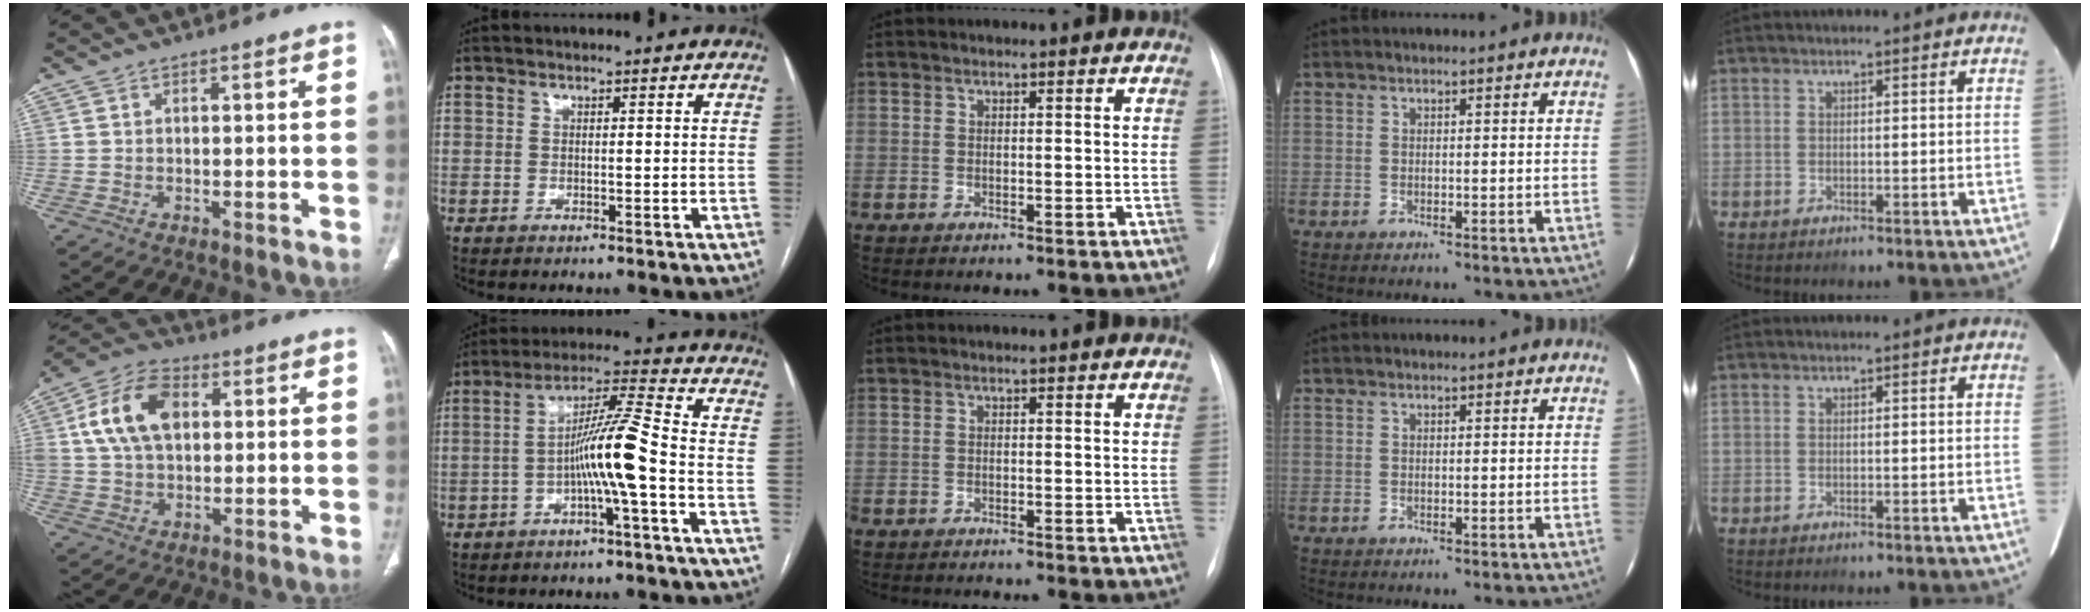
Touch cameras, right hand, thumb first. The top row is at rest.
{"thumb": {"total": 13.4, "force": [2.9, 8.6, 9.8], "torque": [-0.175, 0.015, 0.048]}, "index": {"total": 9.0, "force": [-2.6, -0.9, 8.6], "torque": [-0.159, 0.020, -0.046]}, "middle": {"total": 1.6, "force": [-1.5, -0.1, 0.4], "torque": [-0.007, -0.004, -0.023]}}